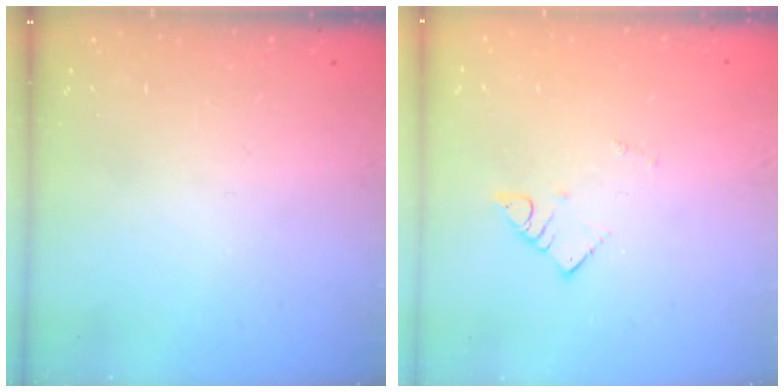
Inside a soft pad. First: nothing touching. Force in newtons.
{"total": 2.7, "press": 2.7, "slide": 0.1}